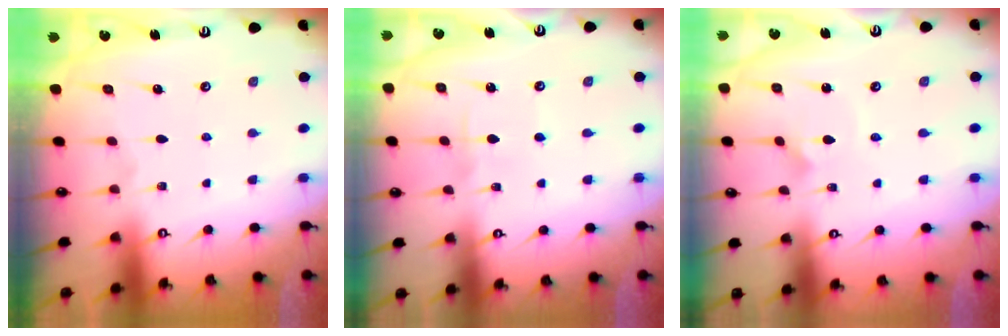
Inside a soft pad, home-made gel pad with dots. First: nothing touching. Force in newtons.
{"total": 2.9, "press": 2.9, "slide": 0.3}
{"total": 2.0, "press": 2.0, "slide": 0.1}